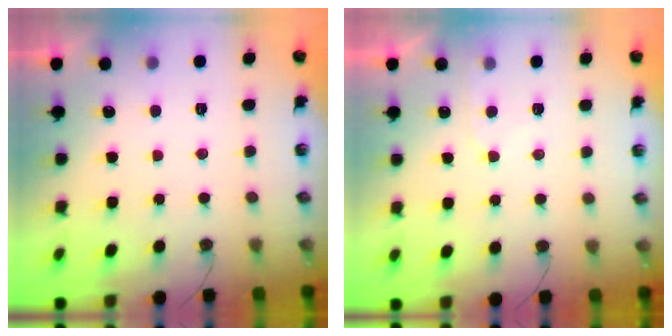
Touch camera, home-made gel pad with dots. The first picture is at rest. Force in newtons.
{"total": 4.7, "press": 4.6, "slide": 0.5}